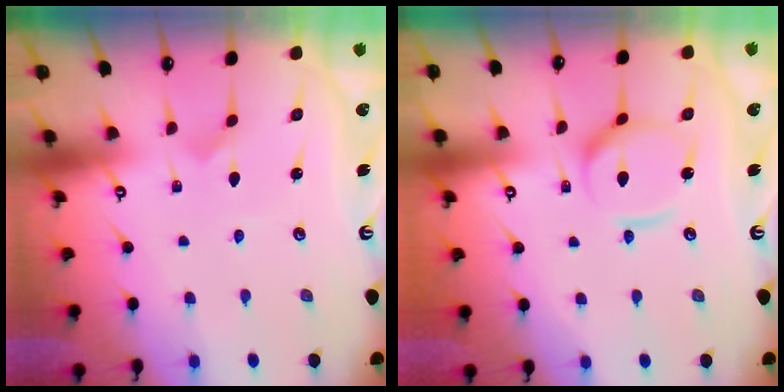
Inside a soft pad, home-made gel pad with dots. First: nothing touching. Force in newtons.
{"total": 9.6, "press": 9.6, "slide": 0.9}